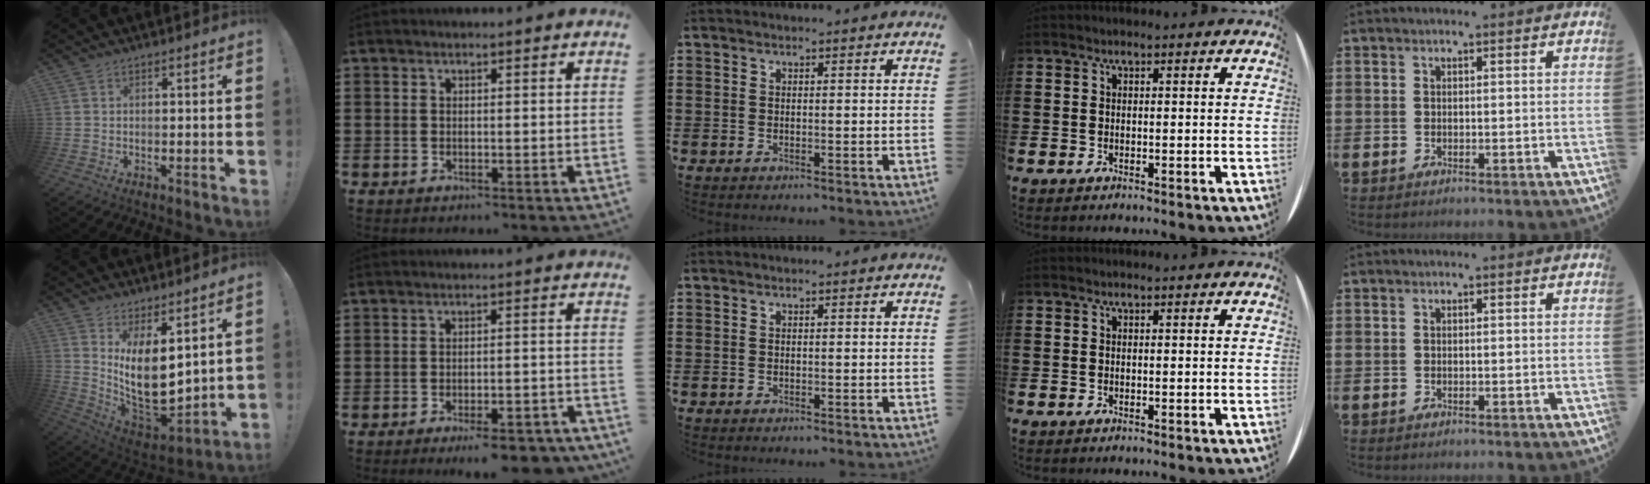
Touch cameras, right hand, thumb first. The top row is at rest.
{"thumb": {"total": 15.1, "force": [2.7, 7.6, 12.8], "torque": [-0.234, -0.050, 0.058]}, "index": {"total": 4.9, "force": [-4.1, 0.5, 2.7], "torque": [-0.040, -0.004, -0.072]}}